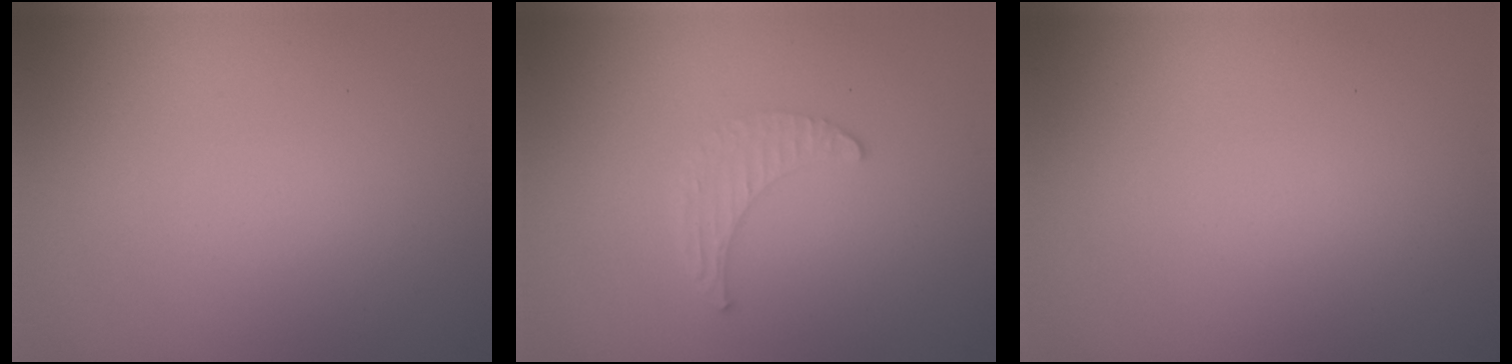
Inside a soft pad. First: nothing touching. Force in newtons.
{"total": 1.6, "press": 1.5, "slide": 0.4}
{"total": 0.0}